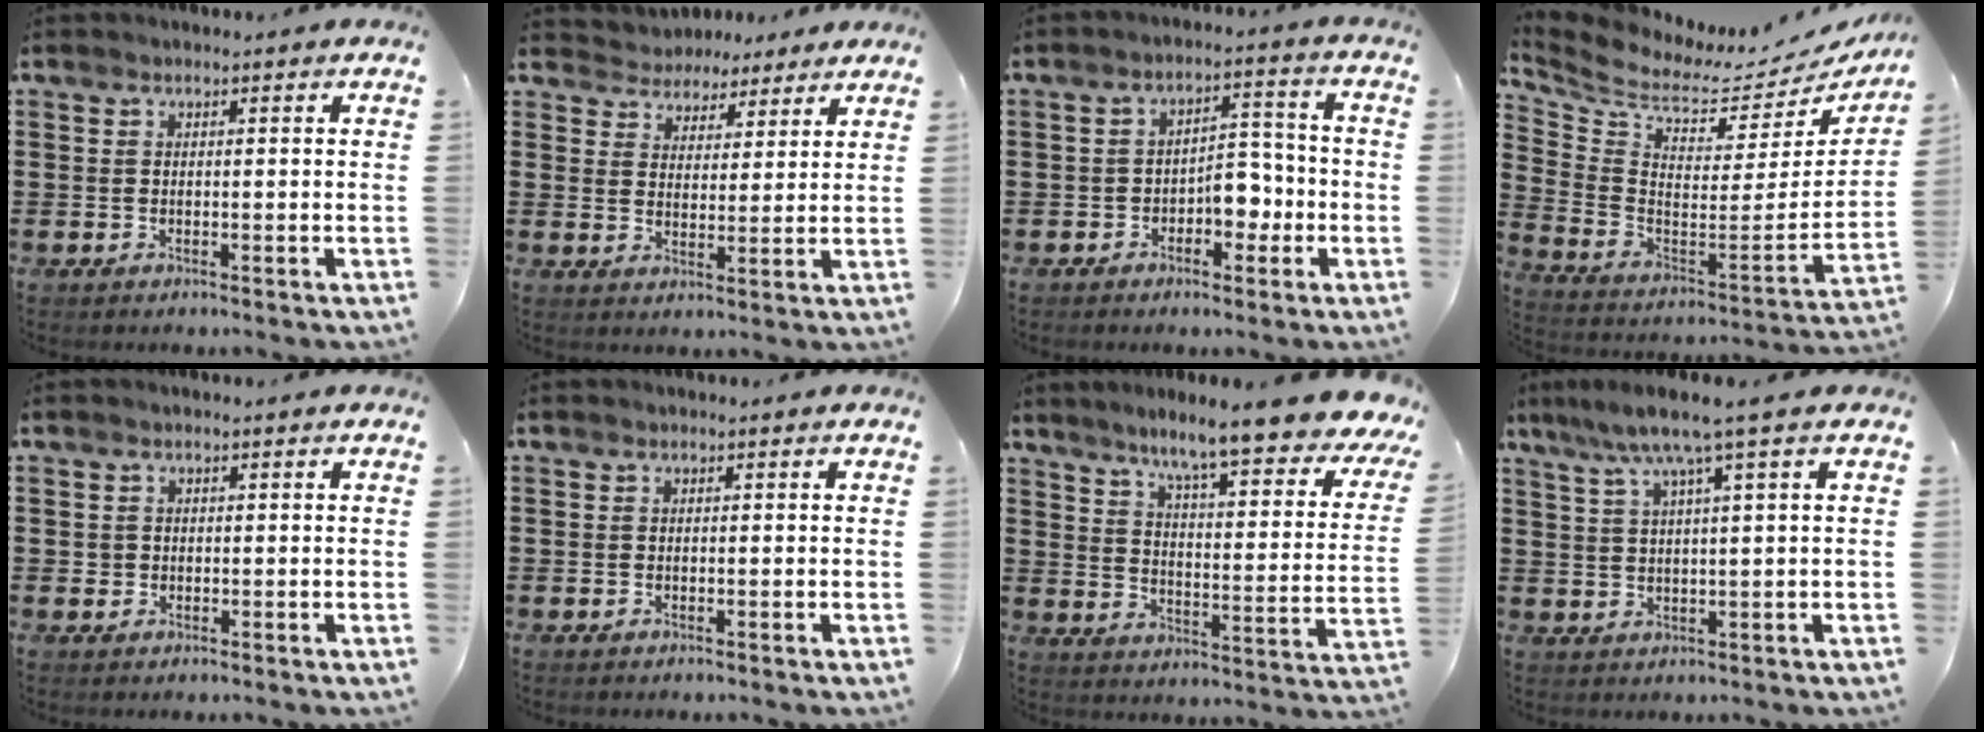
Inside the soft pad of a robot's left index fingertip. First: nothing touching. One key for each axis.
{"total": 3.9, "fx": 3.5, "fy": 1.5, "fz": -0.6, "tx": -0.012, "ty": -0.014, "tz": 0.062}
{"total": 5.7, "fx": -2.3, "fy": 3.3, "fz": 4.1, "tx": -0.063, "ty": 0.009, "tz": -0.046}
{"total": 4.6, "fx": 3.9, "fy": 1.8, "fz": 1.5, "tx": -0.060, "ty": -0.054, "tz": 0.063}
{"total": 1.2, "fx": 0.0, "fy": 1.2, "fz": 0.2, "tx": -0.007, "ty": 0.007, "tz": -0.002}
{"total": 0.0}
{"total": 9.0, "fx": 7.4, "fy": -0.6, "fz": 5.1, "tx": -0.103, "ty": -0.062, "tz": 0.111}
{"total": 6.2, "fx": 3.3, "fy": 0.0, "fz": 5.3, "tx": -0.113, "ty": -0.003, "tz": 0.051}